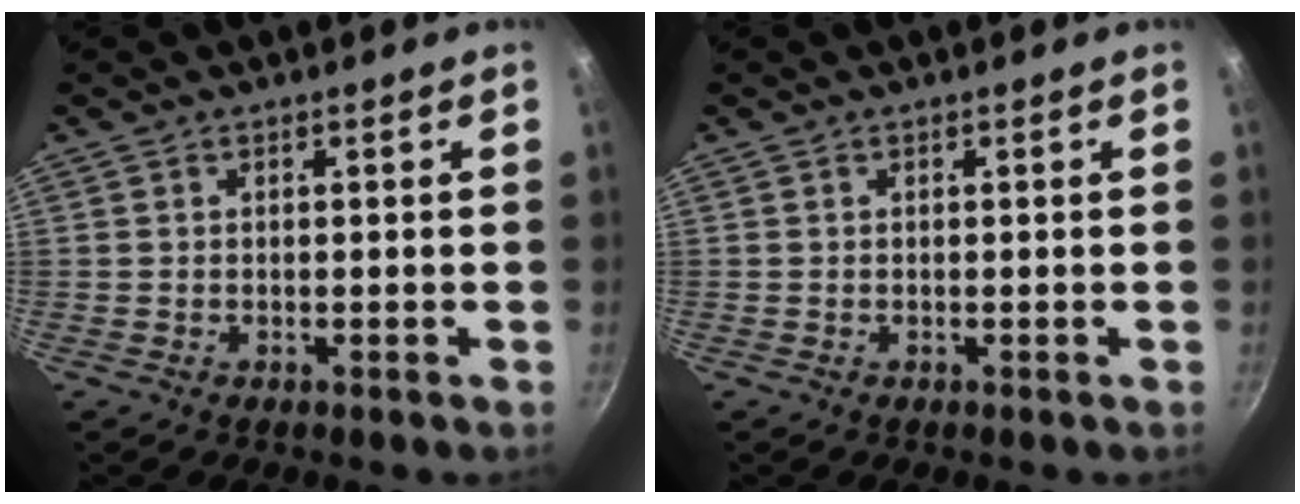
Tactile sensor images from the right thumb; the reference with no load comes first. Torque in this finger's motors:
{"motor_torque": [-0.17, 0.17, -0.12, 0.12, 0.03]}